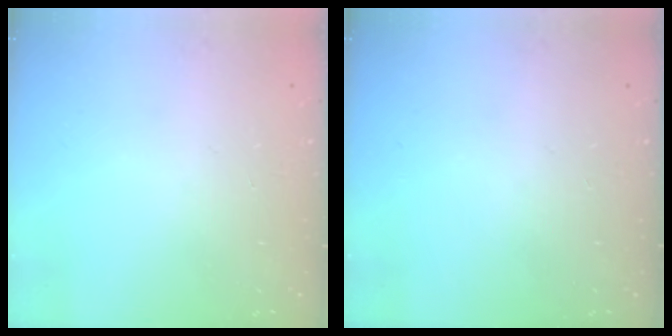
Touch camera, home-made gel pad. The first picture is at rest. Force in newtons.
{"total": 0.0}